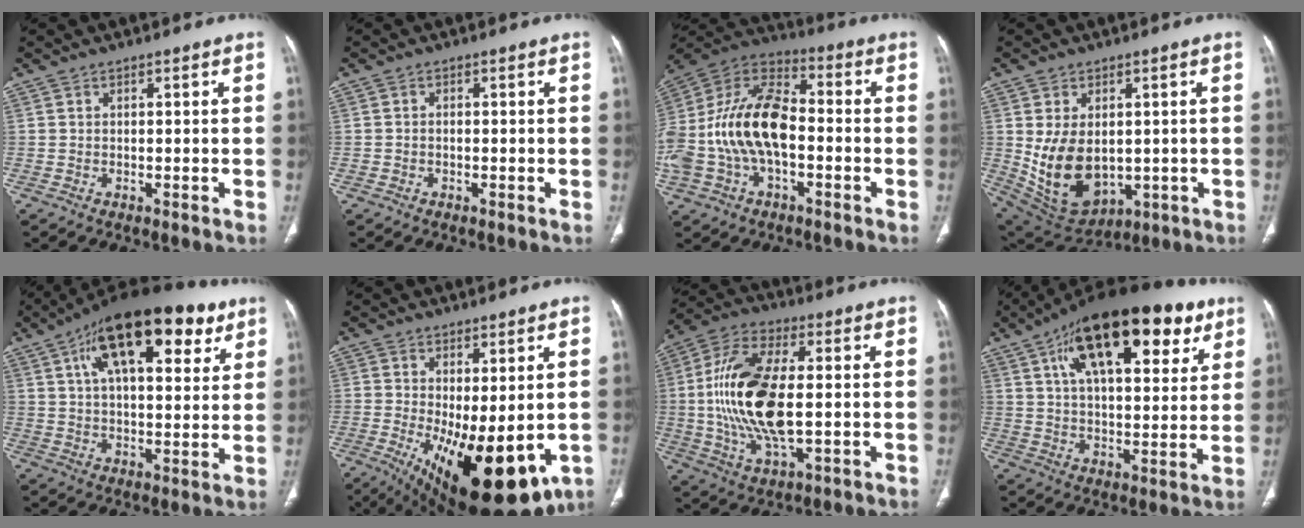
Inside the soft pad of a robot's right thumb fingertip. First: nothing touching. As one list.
[{"total": 0.6, "force": [-0.2, 0.5, 0.2], "torque": [-0.001, 0.003, -0.003]}, {"total": 22.0, "force": [-2.6, 12.9, 17.6], "torque": [-0.361, 0.039, -0.048]}, {"total": 13.1, "force": [-0.1, 8.9, 9.6], "torque": [-0.155, -0.012, 0.032]}, {"total": 23.9, "force": [11.3, 10.6, 18.2], "torque": [-0.260, -0.002, 0.178]}, {"total": 17.9, "force": [-4.3, 7.4, 15.8], "torque": [-0.223, -0.026, -0.039]}, {"total": 19.0, "force": [0.2, 8.3, 17.1], "torque": [-0.350, 0.004, 0.004]}, {"total": 26.4, "force": [12.8, 11.6, 19.9], "torque": [-0.284, -0.003, 0.199]}]